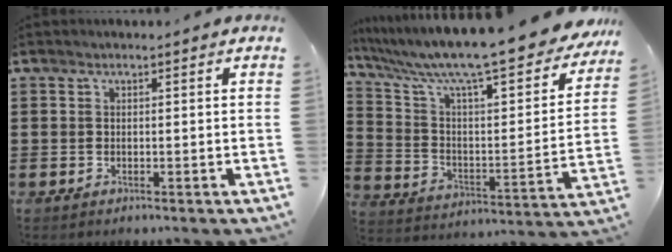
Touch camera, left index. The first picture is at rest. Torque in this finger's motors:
{"motor_torque": [2.14, 0.00, 0.67, 0.06]}